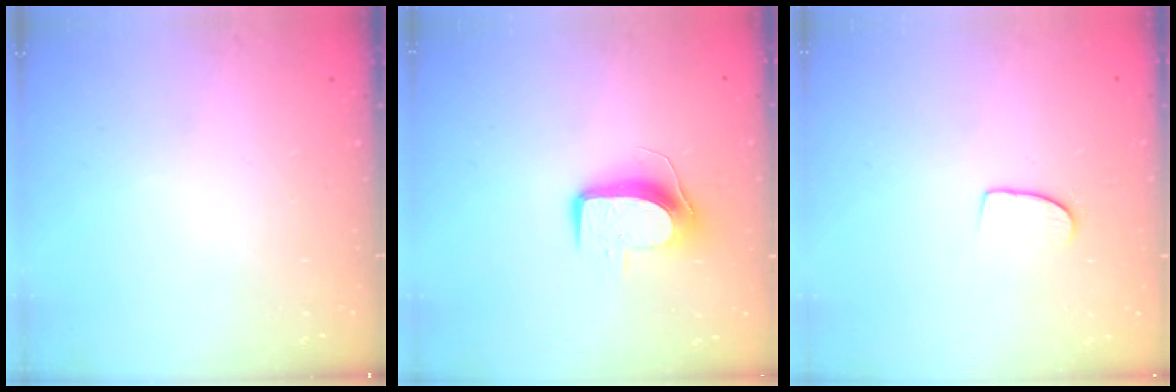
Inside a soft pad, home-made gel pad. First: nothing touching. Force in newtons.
{"total": 9.4, "press": 9.4, "slide": 0.3}
{"total": 6.5, "press": 6.5, "slide": 0.5}